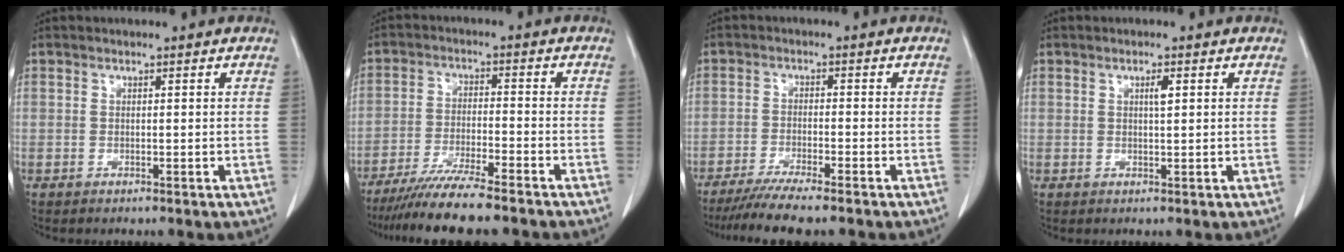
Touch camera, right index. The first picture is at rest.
{"total": 10.4, "force": [-8.8, -0.1, 5.6], "torque": [-0.089, -0.028, -0.146]}
{"total": 7.9, "force": [-6.6, -0.3, 4.4], "torque": [-0.064, -0.022, -0.108]}
{"total": 1.4, "force": [0.5, 0.2, 1.3], "torque": [-0.024, 0.001, 0.007]}